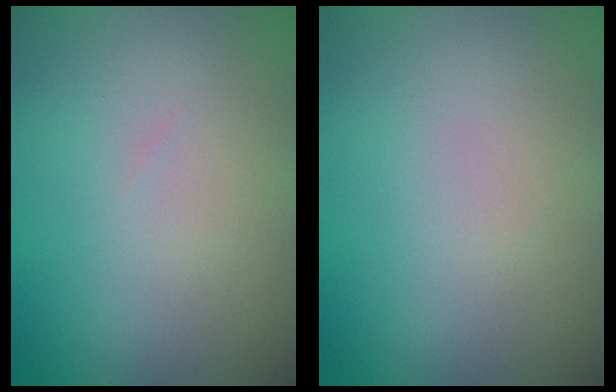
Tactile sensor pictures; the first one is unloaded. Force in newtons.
{"total": 0.0}